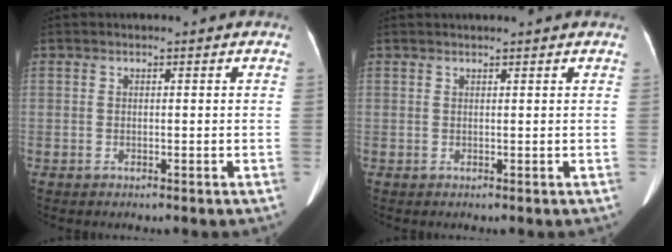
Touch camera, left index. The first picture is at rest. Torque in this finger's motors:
{"motor_torque": [-0.29, 0.19, -0.61, 0.01]}